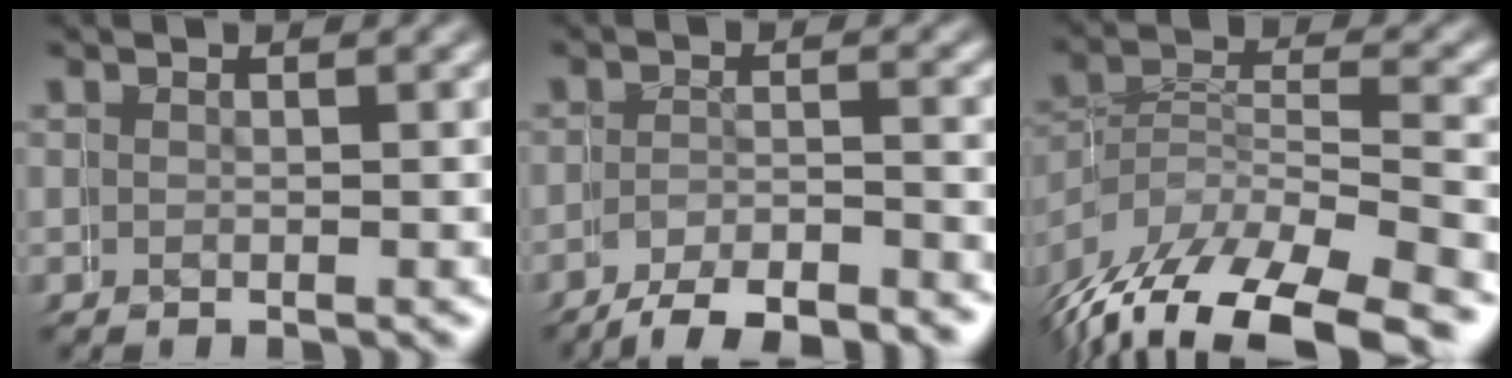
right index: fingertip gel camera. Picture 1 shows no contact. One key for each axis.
{"total": 7.2, "fx": -6.7, "fy": 2.2, "fz": 1.2, "tx": -0.022, "ty": -0.023, "tz": -0.099}
{"total": 7.9, "fx": -5.2, "fy": 4.4, "fz": 4.0, "tx": -0.103, "ty": -0.028, "tz": -0.068}